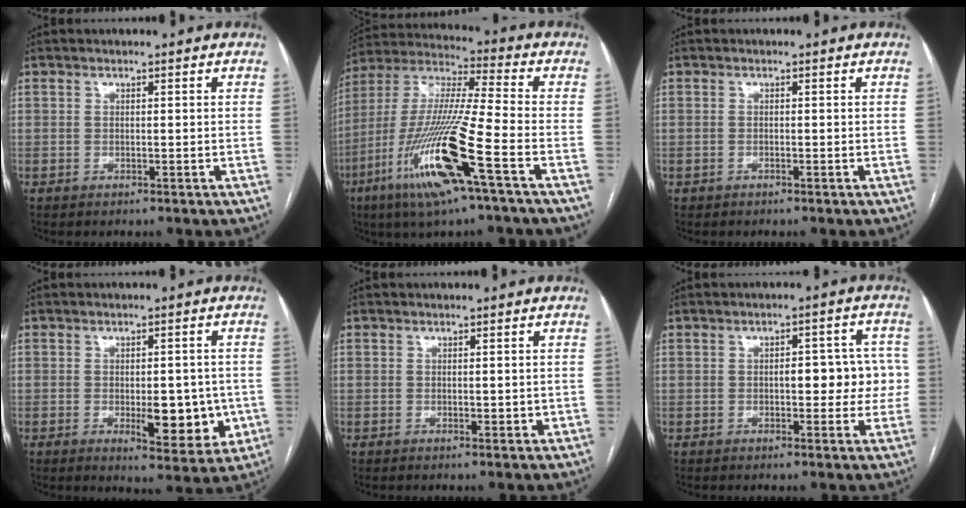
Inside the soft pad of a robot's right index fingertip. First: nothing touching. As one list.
[{"total": 18.8, "force": [-8.3, 0.6, 16.9], "torque": [-0.372, -0.033, -0.163]}, {"total": 0.0}, {"total": 9.1, "force": [-1.9, 3.7, 8.1], "torque": [-0.093, -0.004, -0.015]}, {"total": 1.4, "force": [0.0, 0.9, 1.2], "torque": [-0.014, -0.001, 0.002]}, {"total": 7.6, "force": [0.0, 3.6, 6.6], "torque": [-0.067, 0.028, 0.003]}]